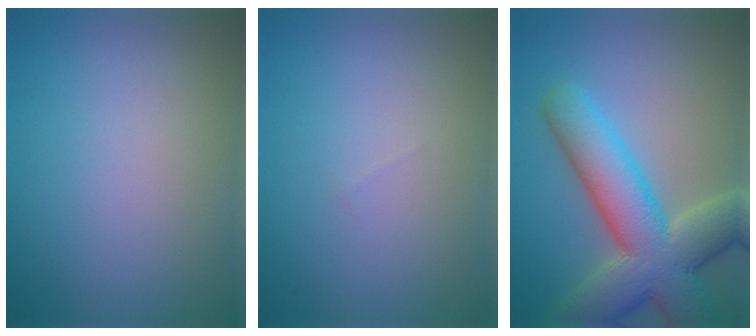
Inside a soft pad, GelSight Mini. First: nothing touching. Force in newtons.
{"total": 0.0}
{"total": 10.7, "press": 10.7, "slide": 0.8}